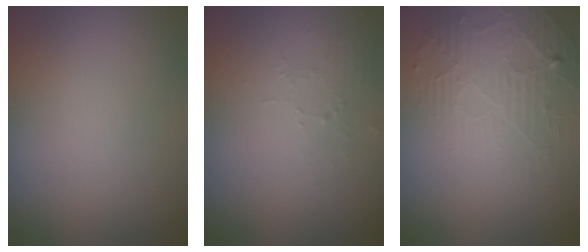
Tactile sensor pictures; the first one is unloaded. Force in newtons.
{"total": 1.5, "press": 1.5, "slide": 0.2}
{"total": 2.6, "press": 2.0, "slide": 1.7}